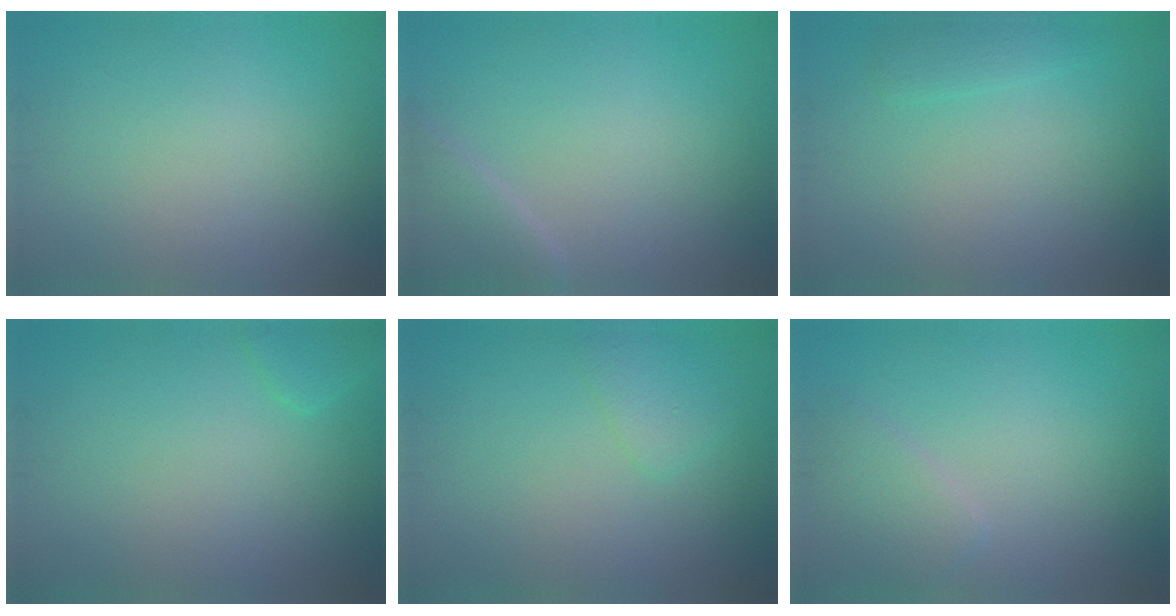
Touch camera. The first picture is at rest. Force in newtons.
{"total": 3.1, "press": 3.1, "slide": 0.2}
{"total": 1.4, "press": 1.4, "slide": 0.1}
{"total": 1.6, "press": 1.6, "slide": 0.1}
{"total": 1.8, "press": 1.8, "slide": 0.1}
{"total": 2.5, "press": 2.5, "slide": 0.1}